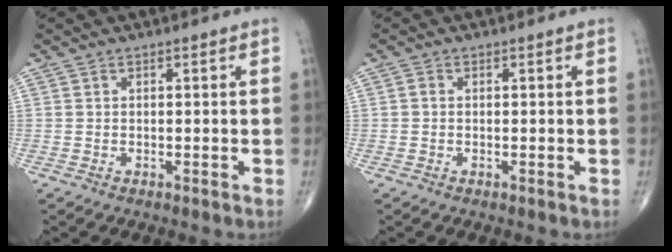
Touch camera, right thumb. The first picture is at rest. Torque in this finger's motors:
{"motor_torque": [-0.08, -0.07, -0.04, 0.05, 0.00]}